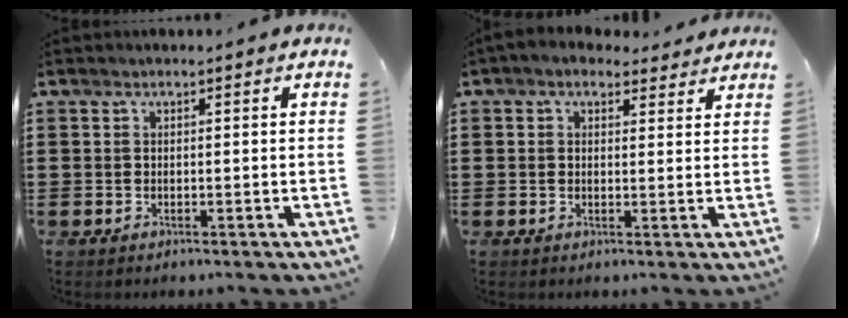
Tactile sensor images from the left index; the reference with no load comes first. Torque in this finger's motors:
{"motor_torque": [2.14, 0.00, 0.22, 0.03]}